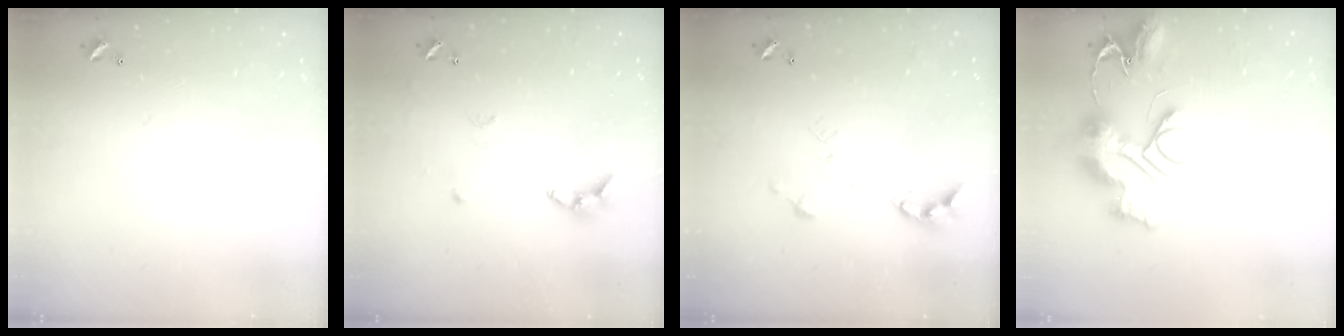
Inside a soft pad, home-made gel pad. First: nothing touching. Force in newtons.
{"total": 9.0, "press": 9.0, "slide": 0.5}
{"total": 0.0}
{"total": 12.5, "press": 12.4, "slide": 1.2}